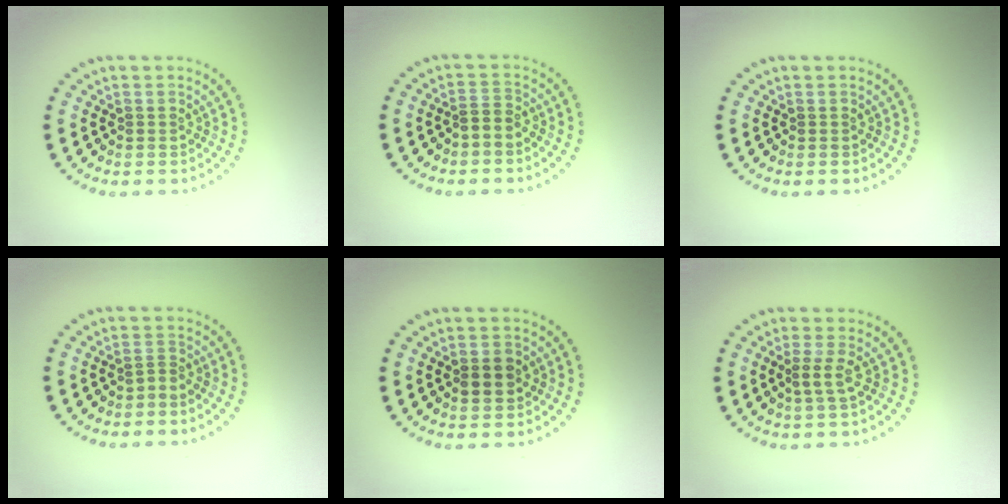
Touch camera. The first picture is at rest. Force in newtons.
{"total": 1.1, "press": 0.9, "slide": 0.7}
{"total": 0.0}
{"total": 0.6, "press": 0.1, "slide": 0.6}
{"total": 2.2, "press": 2.2, "slide": 0.1}
{"total": 1.6, "press": 1.2, "slide": 1.1}